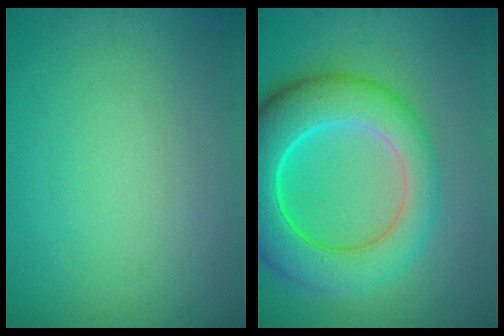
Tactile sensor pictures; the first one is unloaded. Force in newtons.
{"total": 9.4, "press": 9.4, "slide": 0.4}